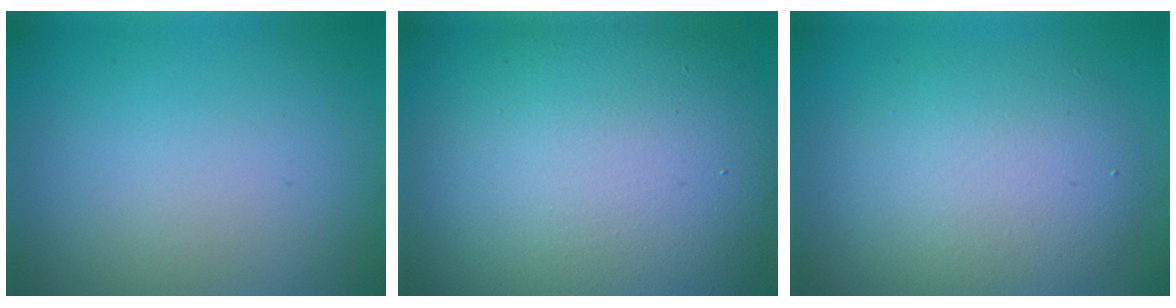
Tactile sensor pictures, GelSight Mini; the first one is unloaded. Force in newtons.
{"total": 14.2, "press": 14.1, "slide": 1.1}
{"total": 5.7, "press": 5.7, "slide": 0.6}